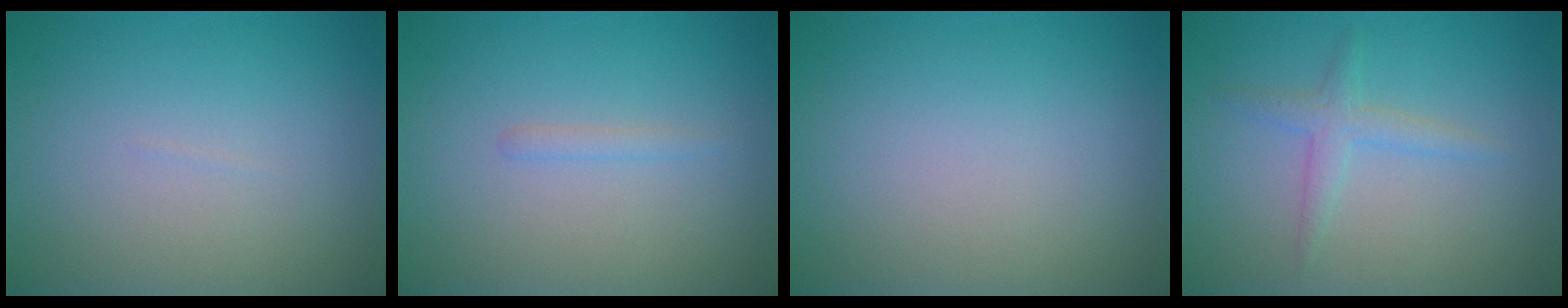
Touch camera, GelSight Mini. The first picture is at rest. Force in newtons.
{"total": 0.7, "press": 0.7, "slide": 0.1}
{"total": 0.0}
{"total": 1.8, "press": 1.8, "slide": 0.1}